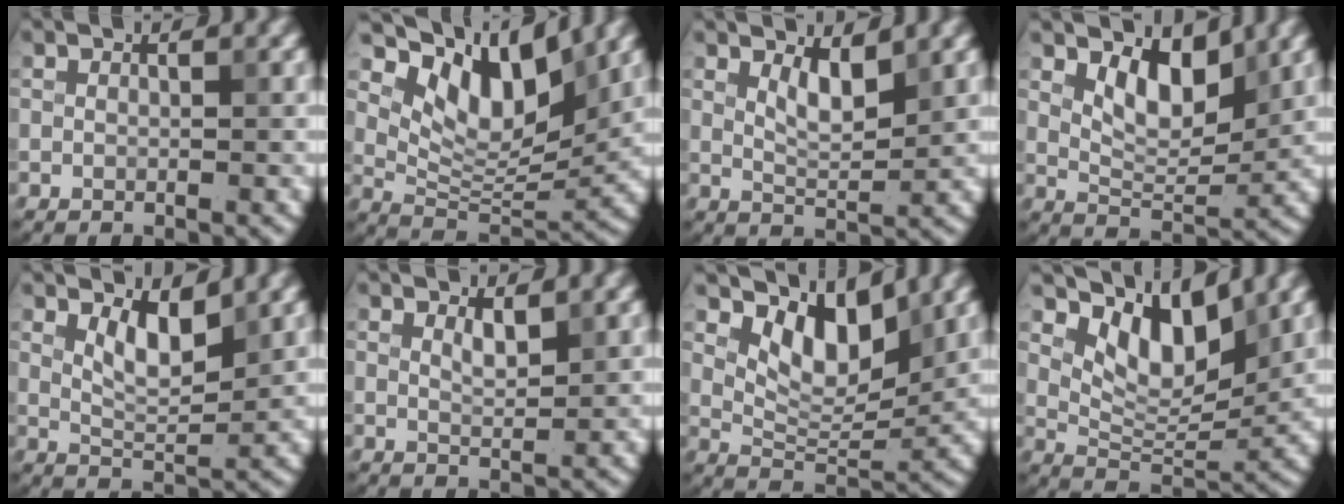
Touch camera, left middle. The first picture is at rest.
{"total": 8.6, "force": [4.7, 3.9, 6.0], "torque": [-0.097, -0.007, 0.086]}
{"total": 2.6, "force": [1.5, 0.8, 1.9], "torque": [-0.036, -0.007, 0.030]}
{"total": 4.5, "force": [2.3, 2.1, 3.3], "torque": [-0.060, -0.009, 0.038]}
{"total": 3.2, "force": [1.8, 1.1, 2.4], "torque": [-0.047, -0.006, 0.035]}
{"total": 1.4, "force": [1.0, 0.4, 1.0], "torque": [-0.019, -0.002, 0.019]}
{"total": 5.8, "force": [3.2, 2.8, 3.9], "torque": [-0.069, -0.014, 0.052]}
{"total": 6.2, "force": [3.4, 2.9, 4.2], "torque": [-0.072, -0.012, 0.059]}